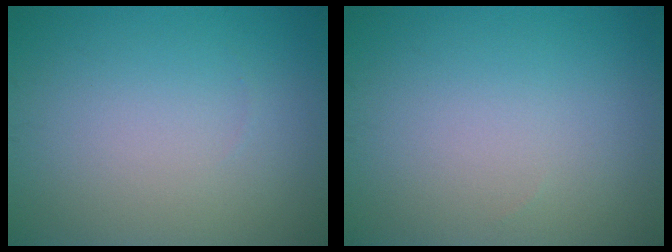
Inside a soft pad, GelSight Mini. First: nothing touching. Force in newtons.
{"total": 0.0}